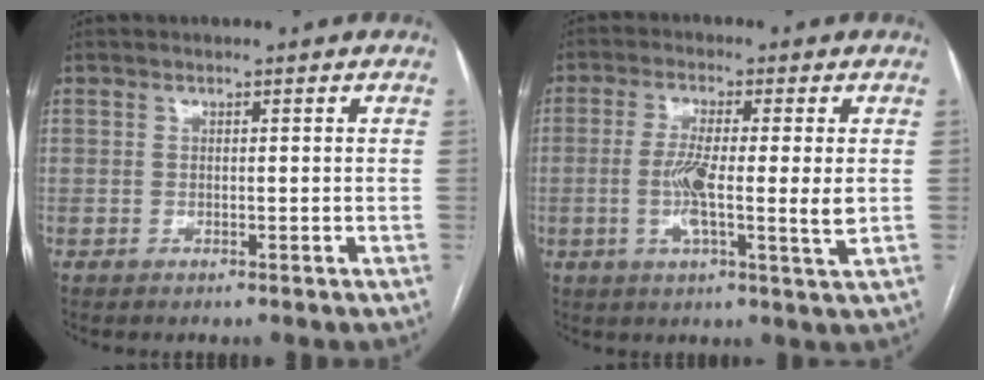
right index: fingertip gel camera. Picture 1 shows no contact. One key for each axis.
{"total": 8.7, "fx": -0.6, "fy": 0.4, "fz": 8.6, "tx": -0.154, "ty": -0.010, "tz": -0.019}